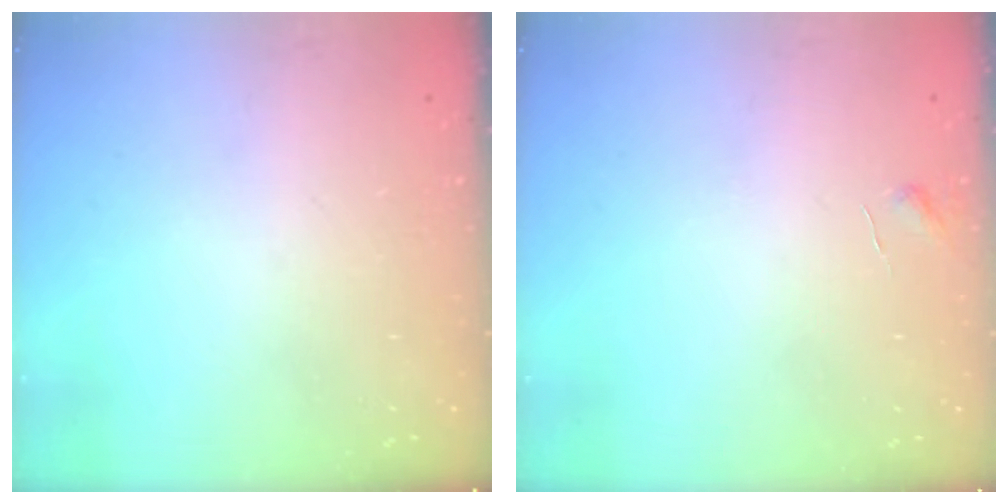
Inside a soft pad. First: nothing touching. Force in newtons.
{"total": 3.9, "press": 3.9, "slide": 0.3}